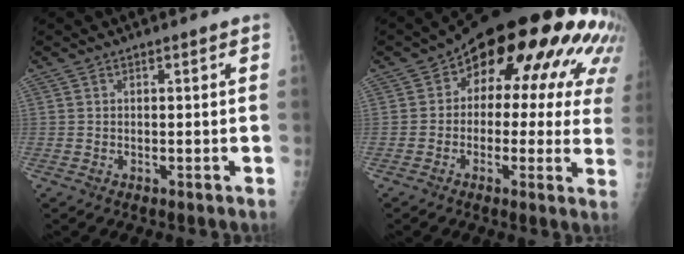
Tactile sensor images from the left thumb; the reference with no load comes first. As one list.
[{"total": 20.7, "force": [7.5, 11.2, 15.7], "torque": [-0.143, 0.024, 0.087]}]